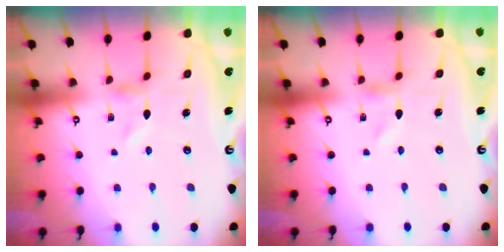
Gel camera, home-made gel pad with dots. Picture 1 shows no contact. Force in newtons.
{"total": 0.0}